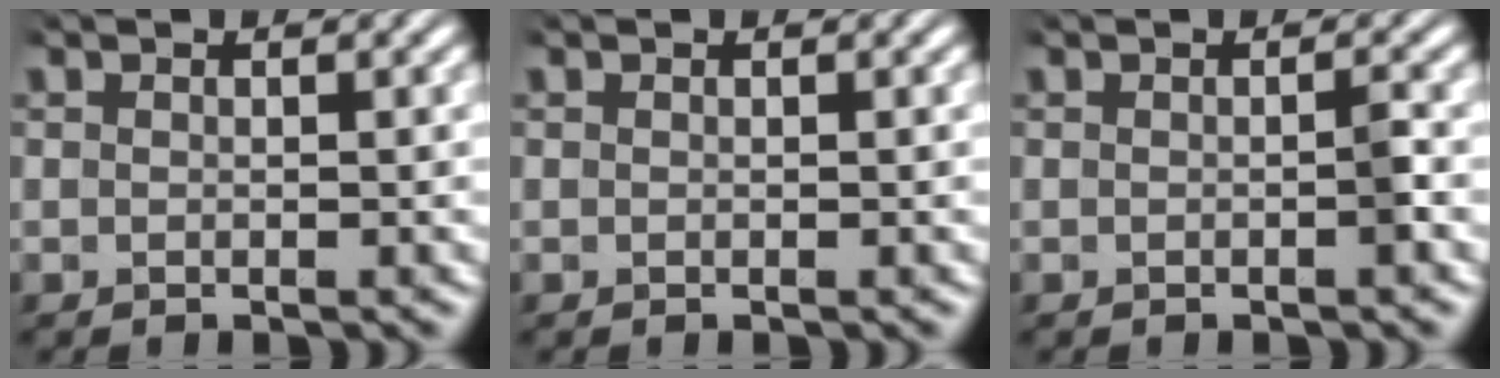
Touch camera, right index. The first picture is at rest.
{"total": 0.0}
{"total": 0.7, "force": [-0.1, 0.0, 0.6], "torque": [-0.005, 0.003, -0.005]}